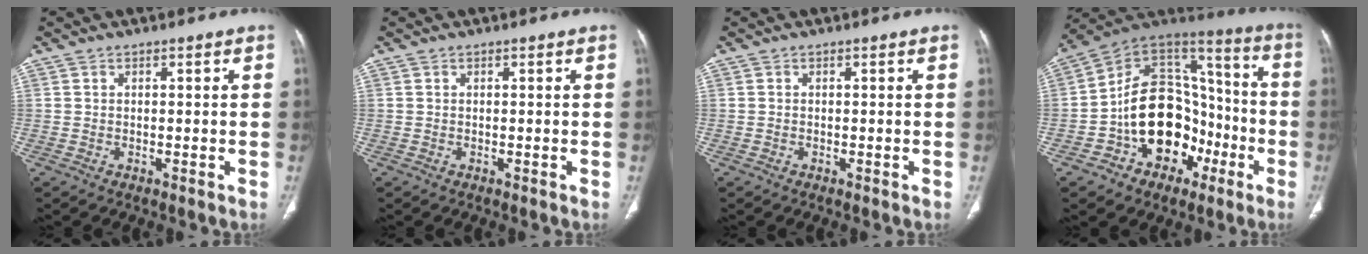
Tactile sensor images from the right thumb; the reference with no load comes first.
{"total": 0.0}
{"total": 0.0}
{"total": 21.7, "force": [-7.0, 15.3, 13.7], "torque": [-0.167, 0.082, -0.104]}